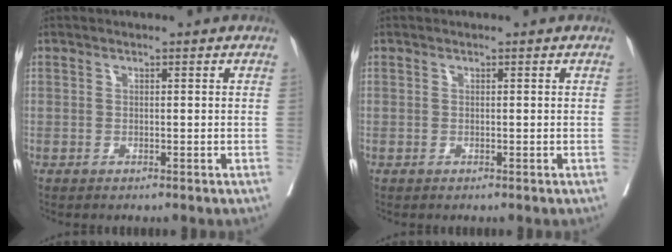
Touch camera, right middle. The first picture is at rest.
{"total": 0.0}